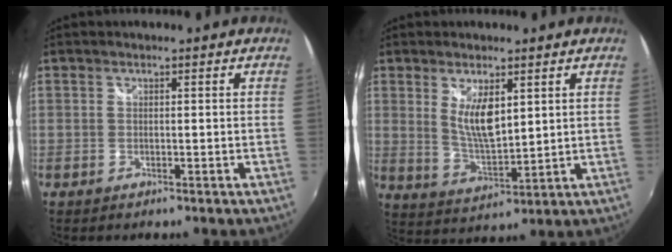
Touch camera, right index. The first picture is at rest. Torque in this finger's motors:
{"motor_torque": [0.25, 0.33, 0.18, 0.10]}